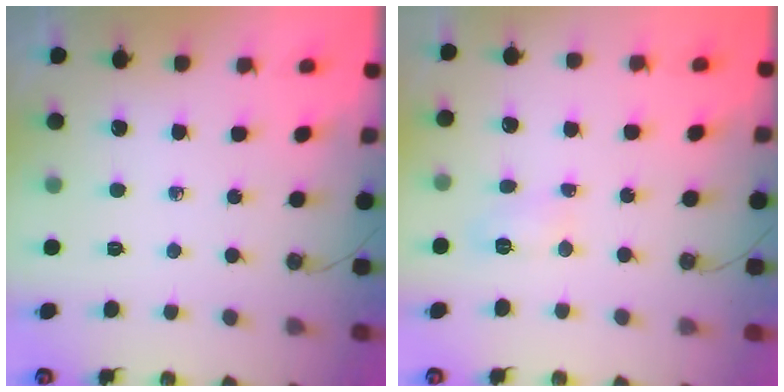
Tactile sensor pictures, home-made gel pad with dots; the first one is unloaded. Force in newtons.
{"total": 4.0, "press": 3.9, "slide": 0.5}